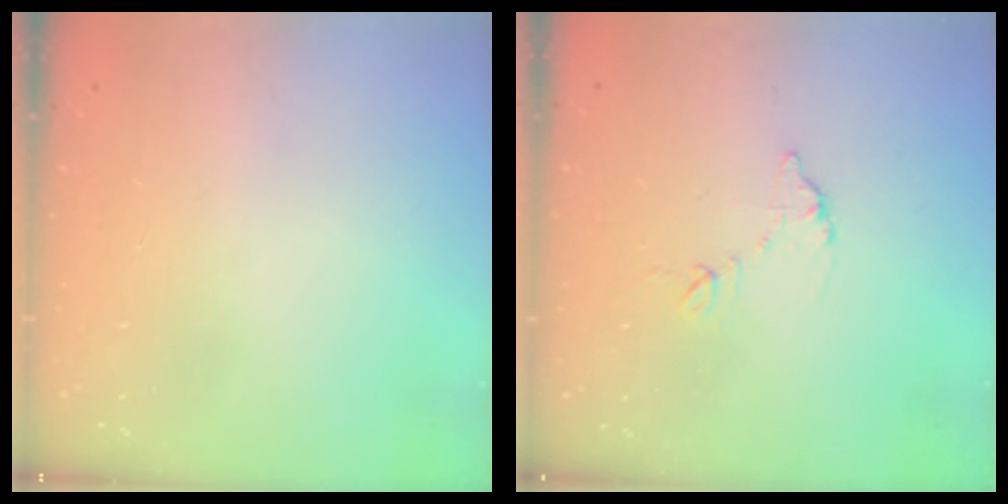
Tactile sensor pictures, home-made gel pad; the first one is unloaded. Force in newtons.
{"total": 6.7, "press": 6.6, "slide": 0.5}